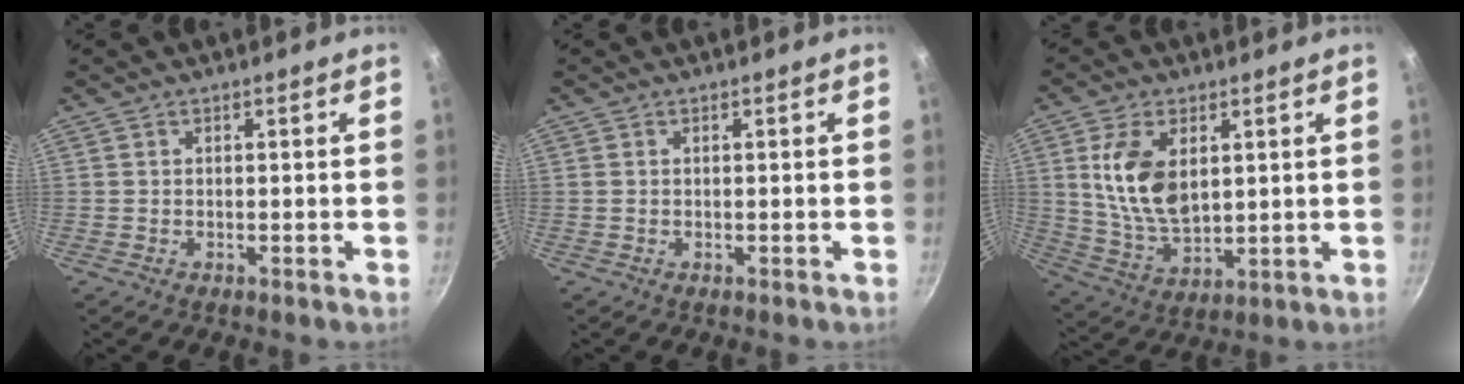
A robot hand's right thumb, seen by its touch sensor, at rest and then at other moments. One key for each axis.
{"total": 0.0}
{"total": 12.8, "fx": 3.2, "fy": 7.4, "fz": 9.9, "tx": -0.179, "ty": -0.023, "tz": 0.072}